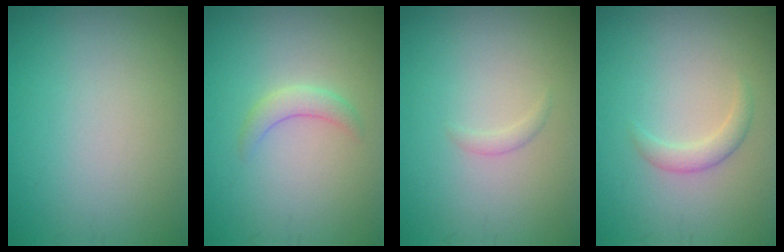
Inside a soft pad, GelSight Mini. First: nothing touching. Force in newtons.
{"total": 1.7, "press": 1.7, "slide": 0.0}
{"total": 0.7, "press": 0.7, "slide": 0.0}
{"total": 1.6, "press": 1.6, "slide": 0.2}